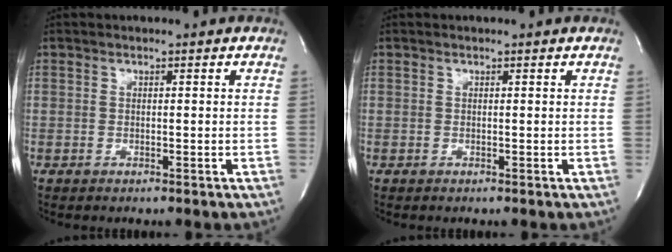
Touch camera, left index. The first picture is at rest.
{"total": 0.0}